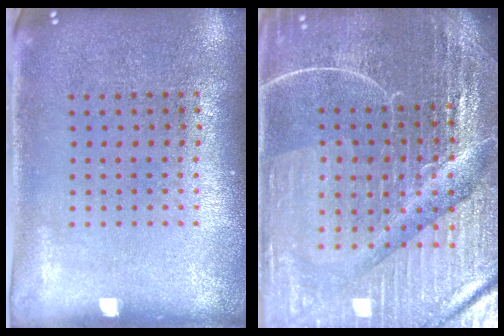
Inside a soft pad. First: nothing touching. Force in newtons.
{"total": 6.3, "press": 5.7, "slide": 2.8}